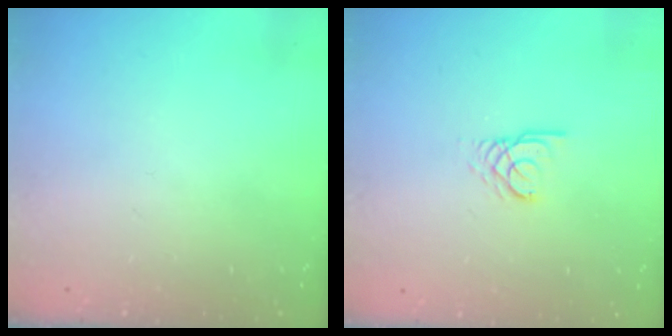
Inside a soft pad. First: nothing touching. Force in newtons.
{"total": 2.7, "press": 2.7, "slide": 0.1}